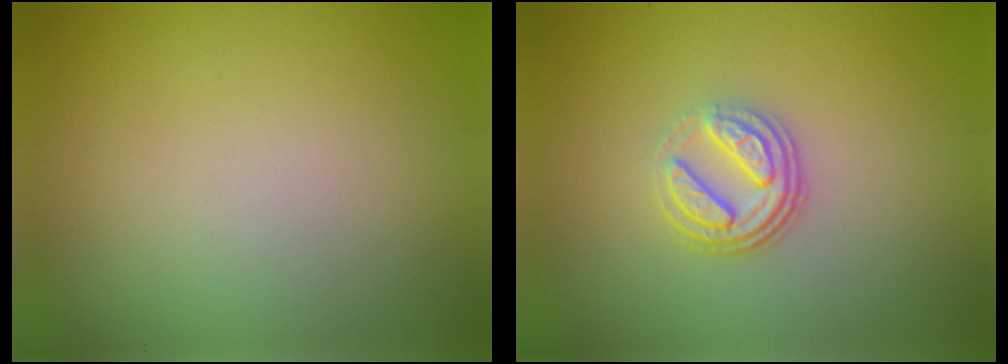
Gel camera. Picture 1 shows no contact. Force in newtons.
{"total": 3.8, "press": 2.7, "slide": 2.6}